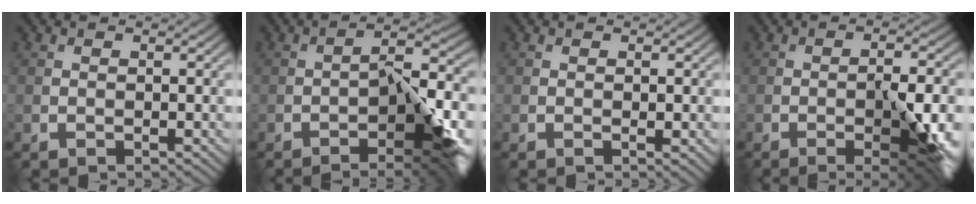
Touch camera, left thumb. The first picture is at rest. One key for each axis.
{"total": 10.7, "fx": -4.4, "fy": 3.5, "fz": 9.2, "tx": -0.136, "ty": -0.002, "tz": -0.066}
{"total": 0.7, "fx": -0.1, "fy": 0.2, "fz": 0.7, "tx": -0.012, "ty": -0.003, "tz": -0.002}
{"total": 9.0, "fx": -3.1, "fy": 2.4, "fz": 8.1, "tx": -0.123, "ty": -0.006, "tz": -0.036}